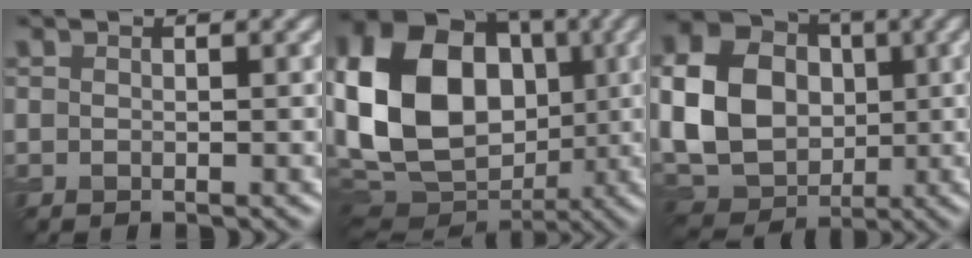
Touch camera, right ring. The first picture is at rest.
{"total": 15.1, "force": [-0.2, 11.6, 9.7], "torque": [-0.208, 0.003, -0.015]}
{"total": 10.4, "force": [0.4, 8.0, 6.6], "torque": [-0.147, 0.005, 0.000]}